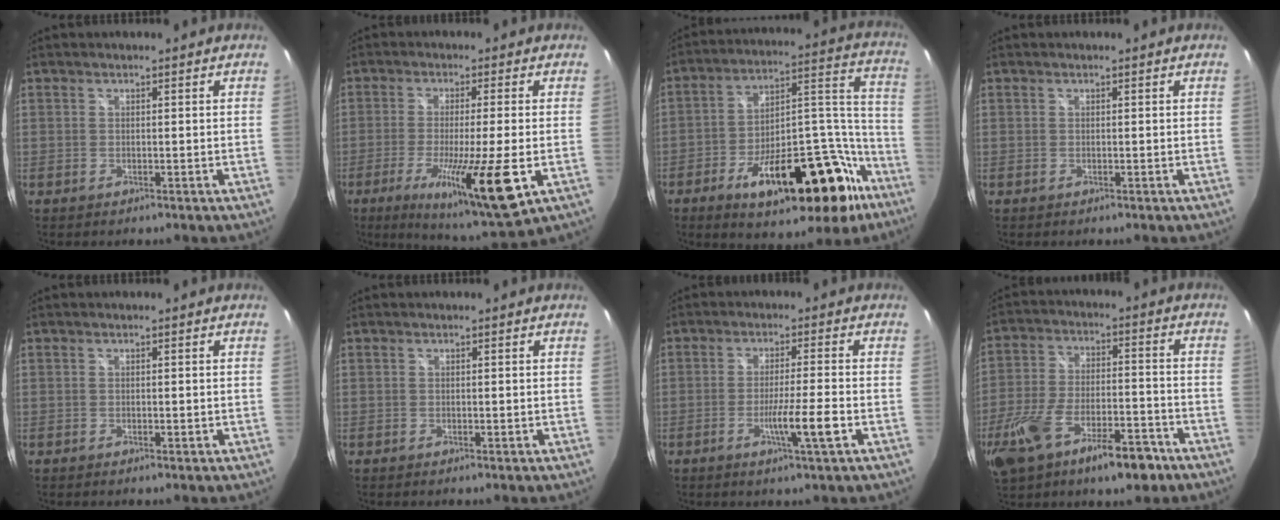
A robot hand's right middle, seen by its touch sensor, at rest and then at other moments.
{"total": 16.0, "force": [-5.8, 1.3, 14.9], "torque": [-0.274, -0.047, -0.094]}
{"total": 26.5, "force": [-15.6, 10.6, 18.6], "torque": [-0.260, 0.034, -0.227]}
{"total": 0.0}
{"total": 0.6, "force": [-0.2, 0.3, 0.4], "torque": [-0.006, 0.000, -0.003]}
{"total": 0.0}
{"total": 6.2, "force": [-2.5, -0.8, 5.7], "torque": [-0.098, -0.014, -0.045]}
{"total": 16.5, "force": [-9.8, 6.3, 11.6], "torque": [-0.244, -0.026, -0.165]}